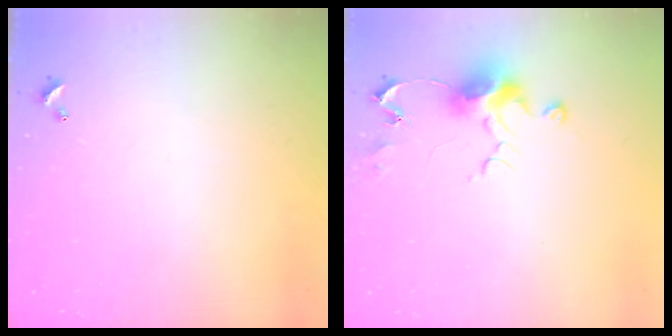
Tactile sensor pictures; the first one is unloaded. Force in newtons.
{"total": 7.7, "press": 7.7, "slide": 0.4}